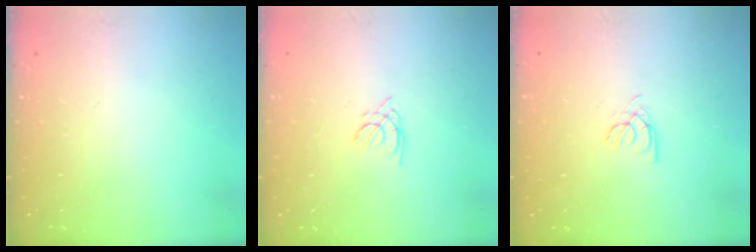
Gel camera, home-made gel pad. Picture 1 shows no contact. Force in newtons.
{"total": 1.4, "press": 1.3, "slide": 0.3}
{"total": 2.7, "press": 2.7, "slide": 0.2}